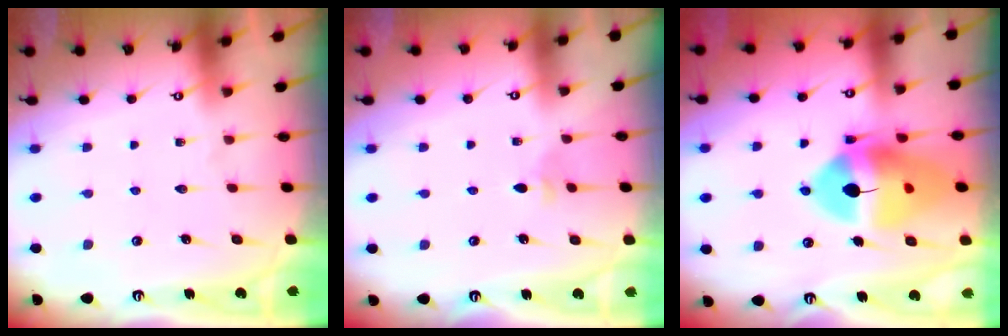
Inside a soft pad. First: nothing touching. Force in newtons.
{"total": 2.3, "press": 2.2, "slide": 0.8}
{"total": 17.4, "press": 17.3, "slide": 2.2}